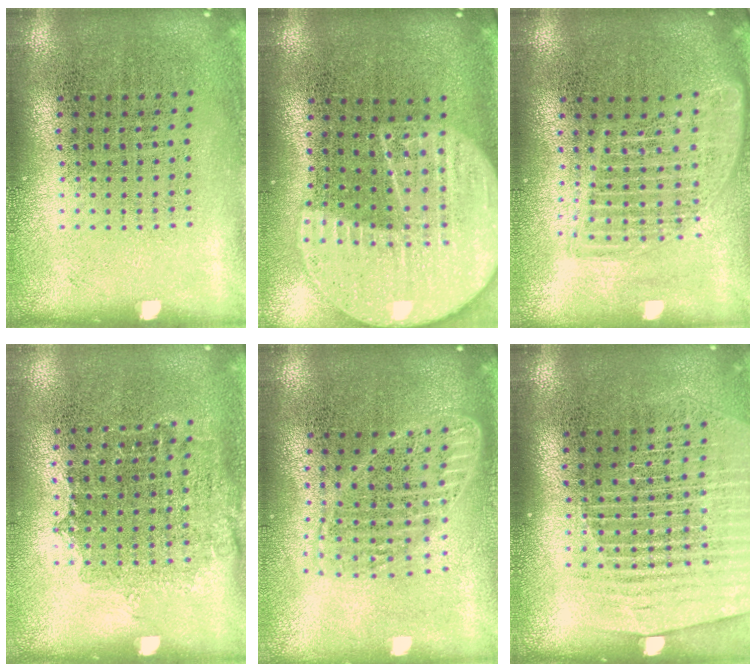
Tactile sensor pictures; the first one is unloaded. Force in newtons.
{"total": 2.3, "press": 2.0, "slide": 1.1}
{"total": 1.6, "press": 1.4, "slide": 0.7}
{"total": 0.9, "press": 0.7, "slide": 0.6}
{"total": 1.8, "press": 1.6, "slide": 0.9}
{"total": 1.5, "press": 1.4, "slide": 0.6}